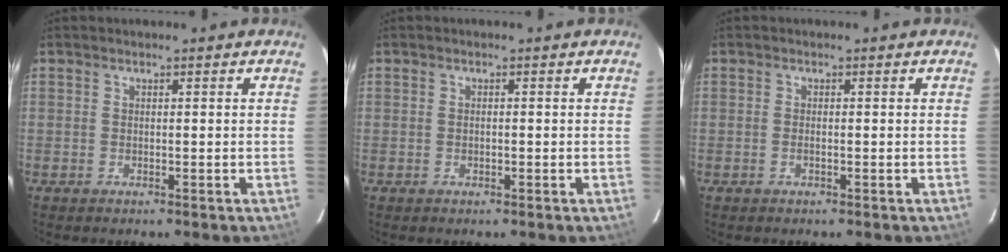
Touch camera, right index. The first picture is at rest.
{"total": 0.5, "force": [-0.2, 0.2, 0.4], "torque": [-0.007, 0.003, -0.002]}
{"total": 0.7, "force": [-0.3, 0.2, 0.6], "torque": [-0.013, 0.001, -0.005]}